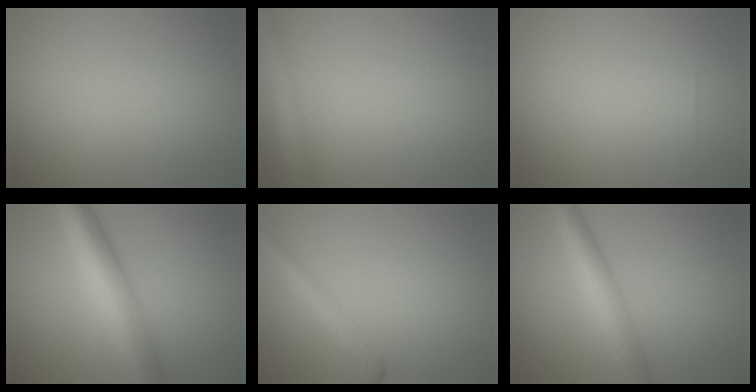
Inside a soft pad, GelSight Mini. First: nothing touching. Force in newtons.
{"total": 2.8, "press": 2.8, "slide": 0.2}
{"total": 0.0}
{"total": 9.1, "press": 9.1, "slide": 0.2}
{"total": 2.5, "press": 2.5, "slide": 0.1}
{"total": 5.6, "press": 5.6, "slide": 0.1}